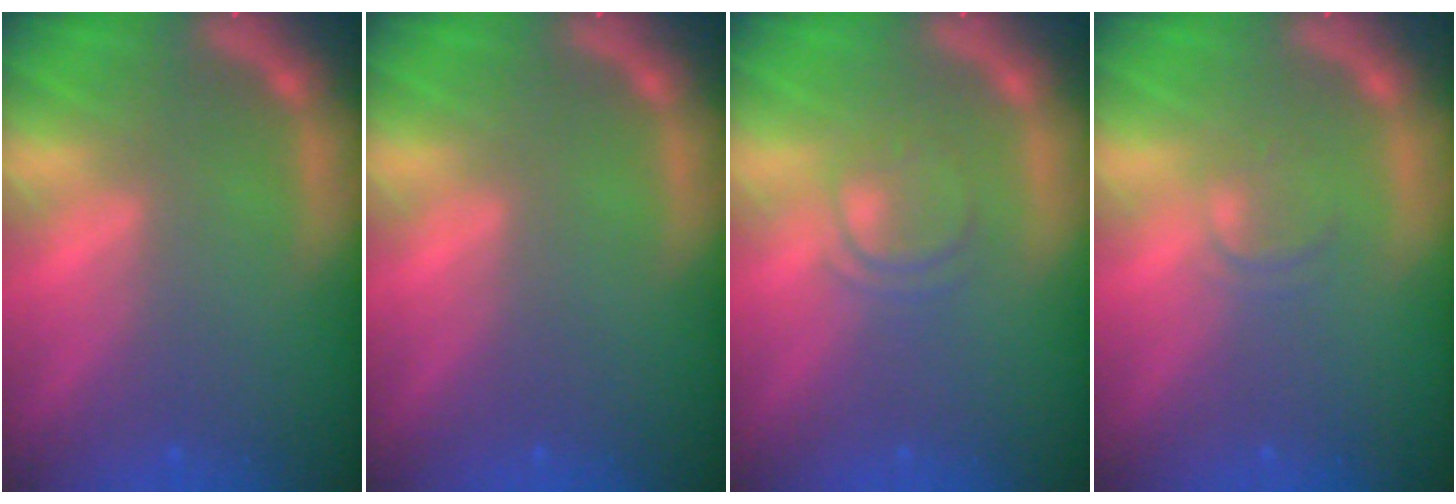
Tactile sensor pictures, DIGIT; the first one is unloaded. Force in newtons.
{"total": 0.0}
{"total": 2.4}
{"total": 1.4}